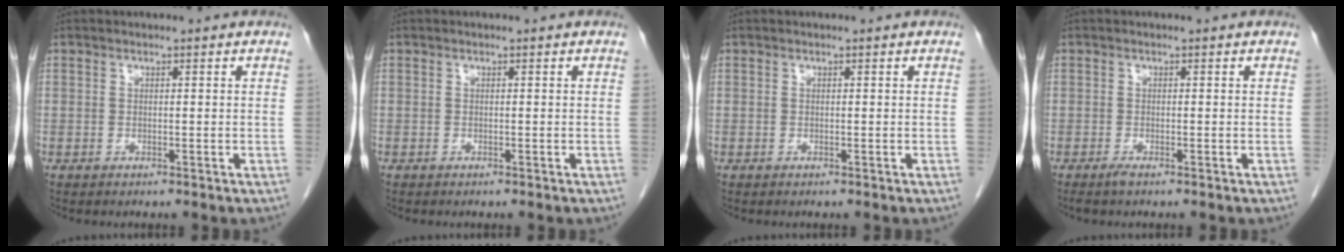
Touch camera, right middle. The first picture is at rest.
{"total": 0.0}
{"total": 0.0}
{"total": 0.9, "force": [-0.7, -0.1, 0.6], "torque": [-0.015, -0.003, -0.015]}